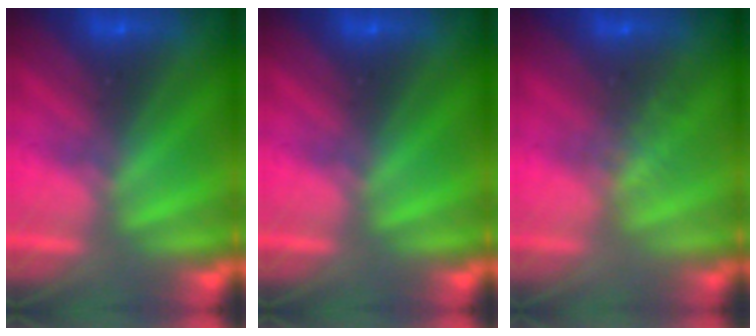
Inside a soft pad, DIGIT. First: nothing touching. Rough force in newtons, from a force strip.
{"total": 0.0}
{"total": 1.9}